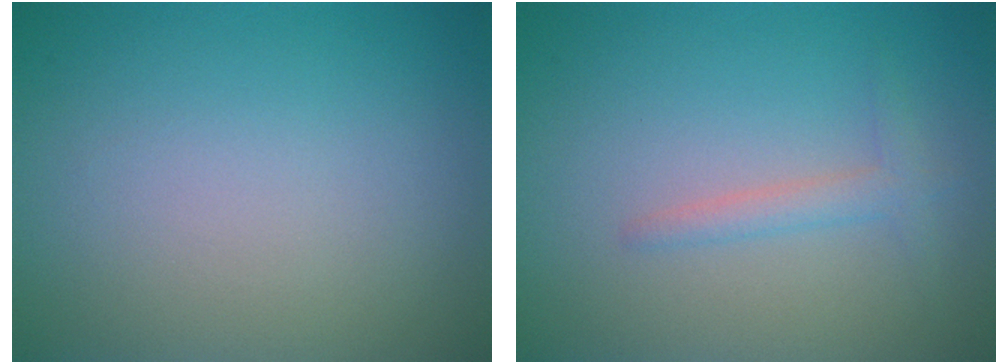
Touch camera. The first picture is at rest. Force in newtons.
{"total": 1.6, "press": 1.6, "slide": 0.1}